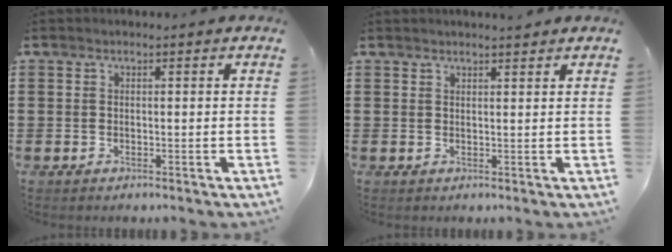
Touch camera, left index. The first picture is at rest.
{"total": 1.4, "force": [1.4, 0.0, 0.3], "torque": [-0.009, 0.000, 0.027]}